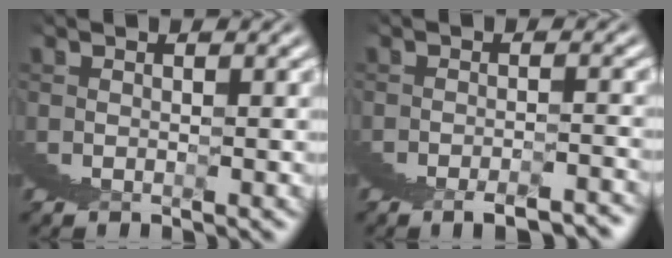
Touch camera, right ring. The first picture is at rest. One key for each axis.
{"total": 1.8, "fx": -1.1, "fy": -1.4, "fz": -0.1, "tx": 0.023, "ty": 0.010, "tz": -0.025}